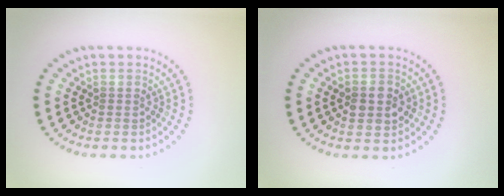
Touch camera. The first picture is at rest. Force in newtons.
{"total": 2.8, "press": 2.8, "slide": 0.2}